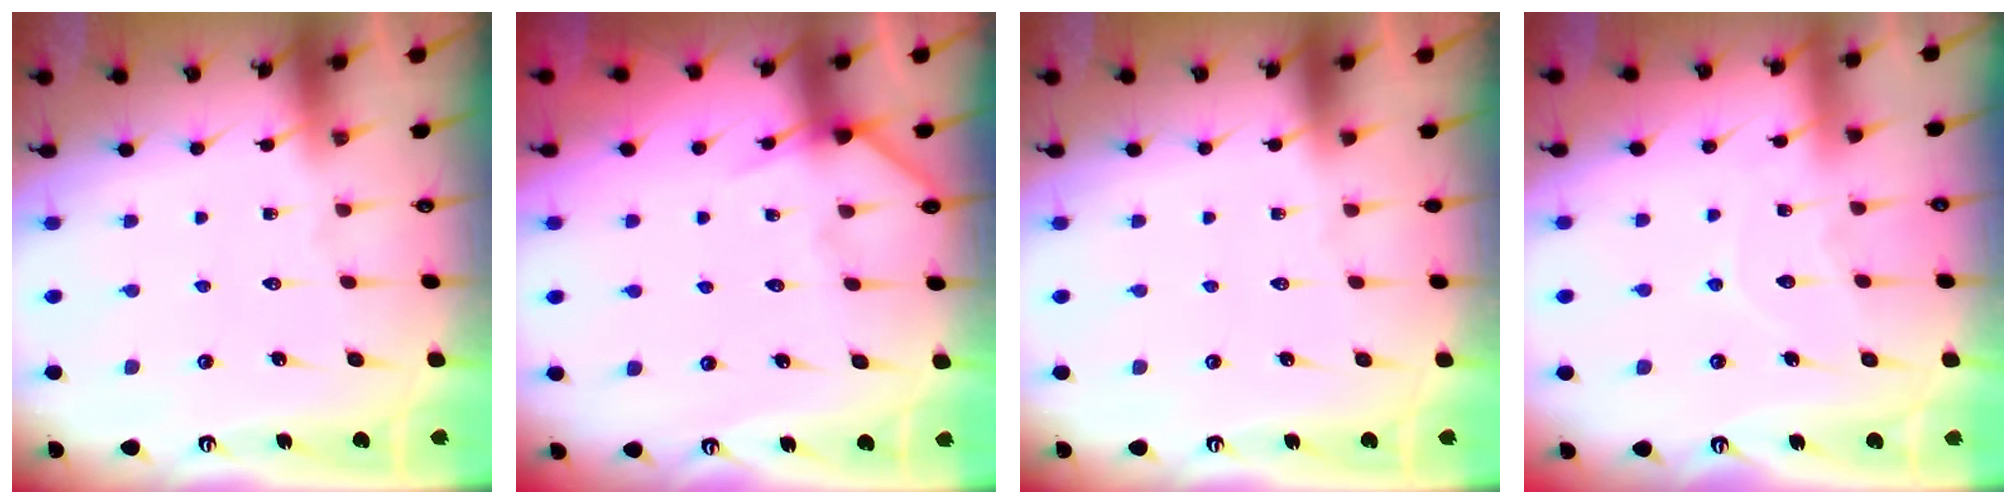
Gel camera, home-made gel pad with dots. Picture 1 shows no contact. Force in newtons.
{"total": 5.9, "press": 5.9, "slide": 0.4}
{"total": 0.0}
{"total": 6.0, "press": 6.0, "slide": 0.6}